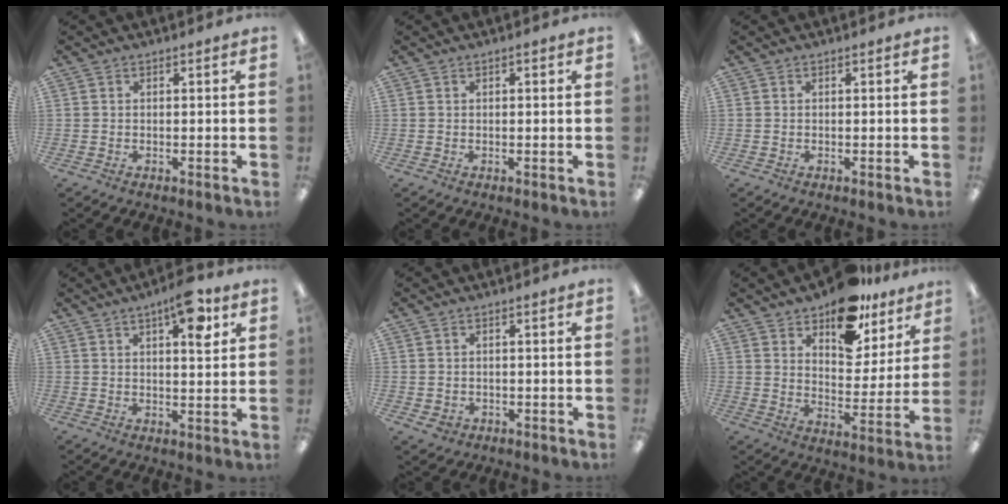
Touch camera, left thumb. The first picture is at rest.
{"total": 0.0}
{"total": 0.0}
{"total": 9.3, "force": [5.1, 3.2, 7.1], "torque": [-0.082, -0.030, 0.077]}
{"total": 1.7, "force": [-0.7, 1.5, 0.3], "torque": [-0.005, 0.001, -0.015]}
{"total": 13.9, "force": [10.8, 6.7, 5.7], "torque": [-0.080, -0.077, 0.194]}